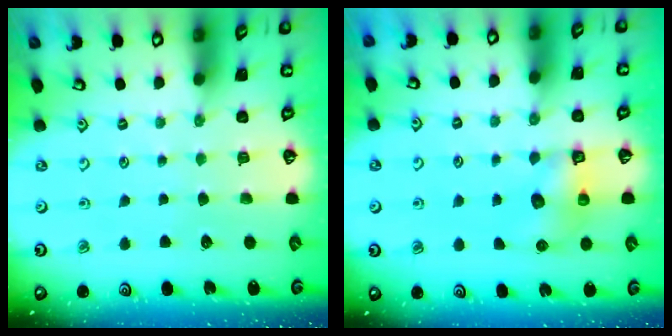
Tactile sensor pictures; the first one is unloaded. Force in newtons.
{"total": 6.2, "press": 6.2, "slide": 0.2}